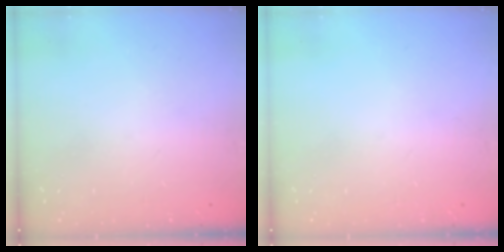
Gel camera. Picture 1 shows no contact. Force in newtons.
{"total": 0.0}